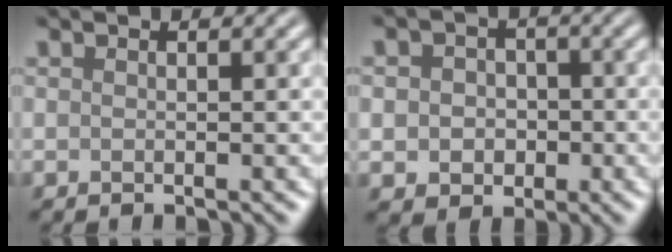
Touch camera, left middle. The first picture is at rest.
{"total": 3.7, "force": [-0.2, 3.2, 1.8], "torque": [-0.017, 0.001, -0.016]}